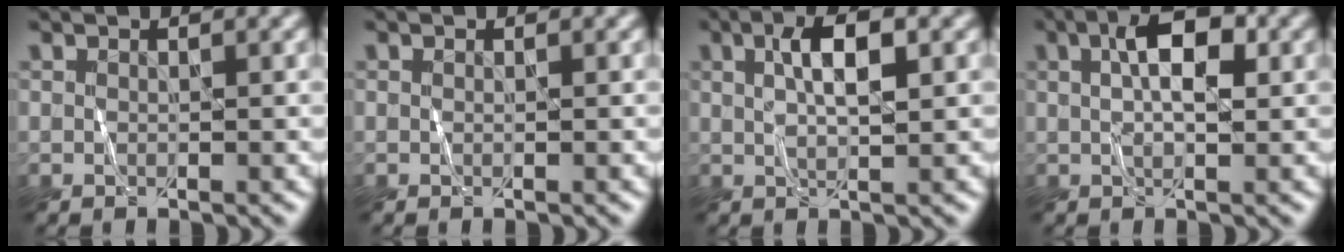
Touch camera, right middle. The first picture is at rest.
{"total": 0.0}
{"total": 4.0, "force": [1.1, 1.2, 3.7], "torque": [-0.067, 0.011, 0.018]}
{"total": 4.4, "force": [1.0, 1.7, 3.9], "torque": [-0.067, 0.011, 0.013]}